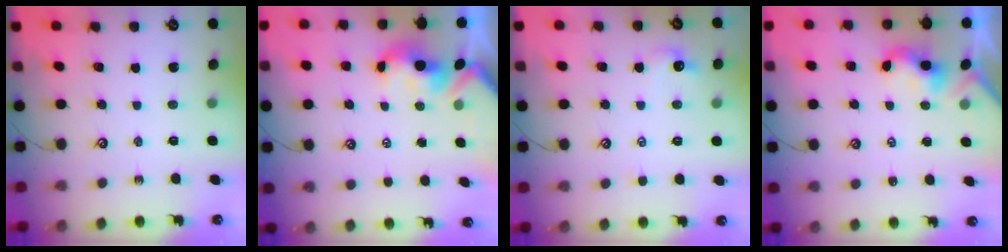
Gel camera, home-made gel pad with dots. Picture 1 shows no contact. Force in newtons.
{"total": 1.5, "press": 1.3, "slide": 0.7}
{"total": 0.7, "press": 0.2, "slide": 0.6}
{"total": 2.0, "press": 2.0, "slide": 0.2}